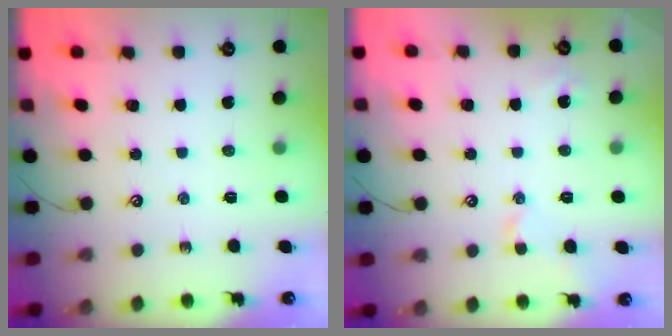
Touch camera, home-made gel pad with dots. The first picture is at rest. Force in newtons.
{"total": 2.1, "press": 2.0, "slide": 0.6}